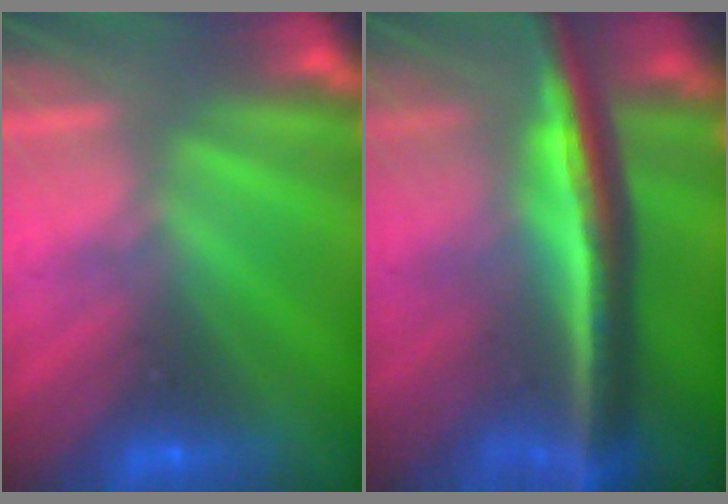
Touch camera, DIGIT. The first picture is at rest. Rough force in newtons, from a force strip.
{"total": 7.4}